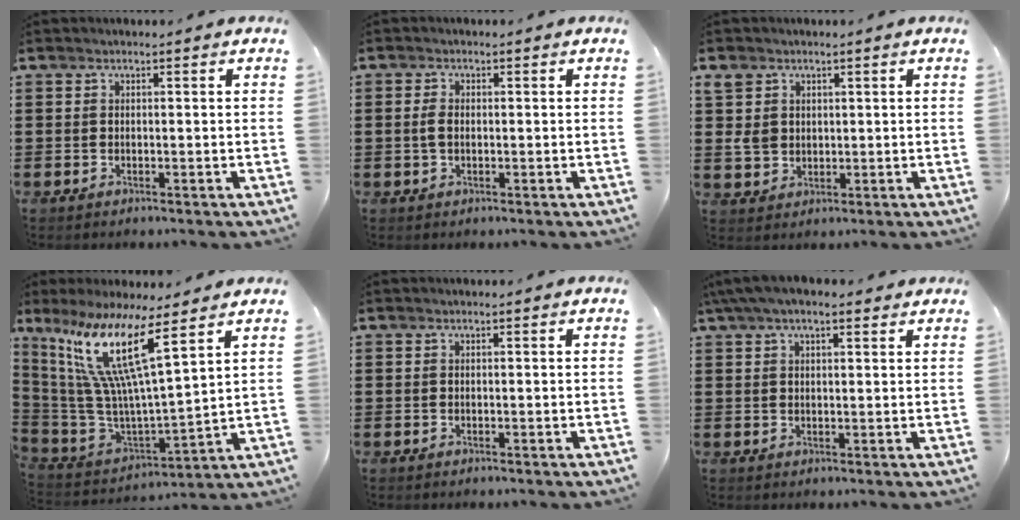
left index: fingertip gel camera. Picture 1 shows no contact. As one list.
[{"total": 2.3, "force": [-0.1, 1.3, 1.8], "torque": [-0.045, 0.002, -0.005]}, {"total": 4.1, "force": [1.2, 3.6, 1.6], "torque": [-0.053, 0.010, 0.018]}, {"total": 14.3, "force": [8.4, 1.8, 11.5], "torque": [-0.274, -0.067, 0.131]}, {"total": 0.0}, {"total": 4.3, "force": [2.8, 1.4, 3.0], "torque": [-0.064, 0.008, 0.050]}]